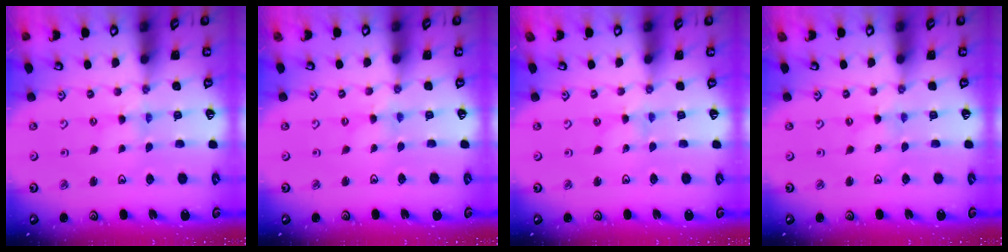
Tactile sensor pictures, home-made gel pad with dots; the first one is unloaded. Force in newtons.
{"total": 0.0}
{"total": 0.0}
{"total": 0.0}